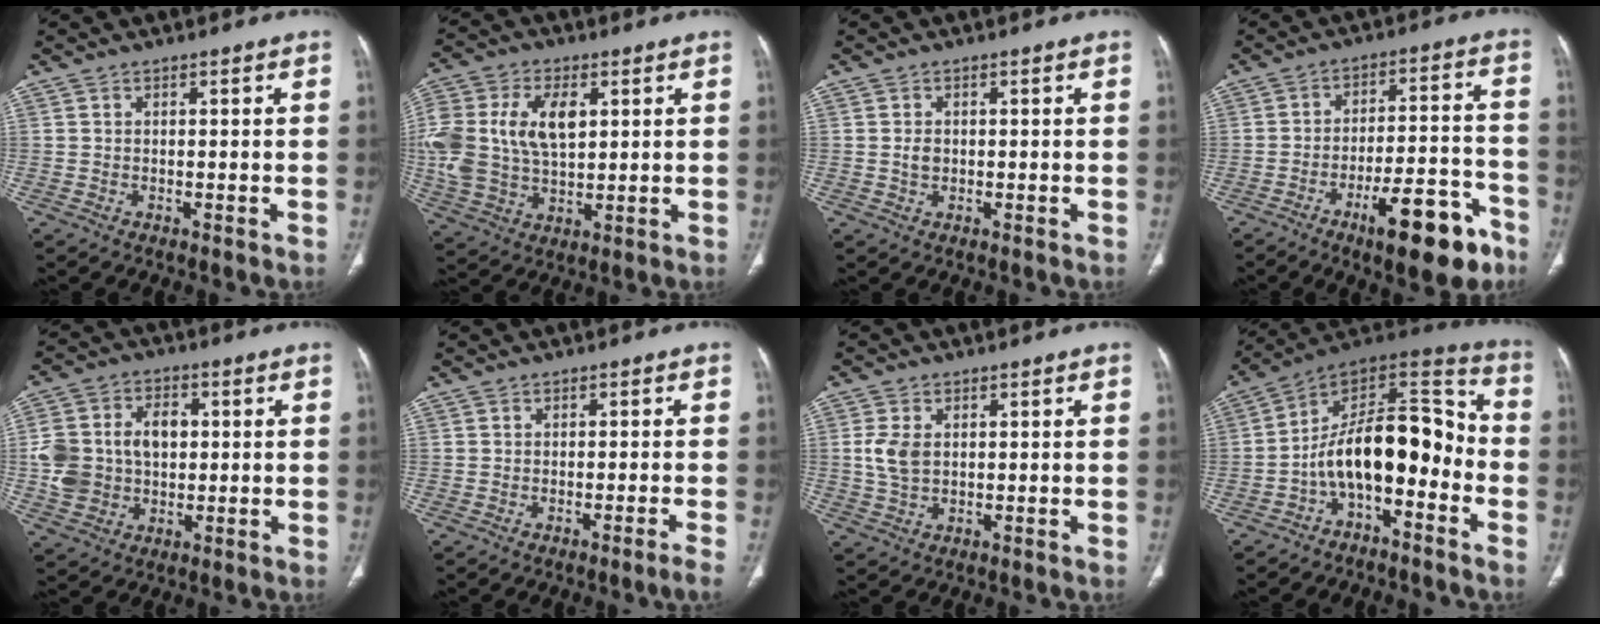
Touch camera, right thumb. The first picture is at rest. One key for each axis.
{"total": 19.2, "fx": 3.5, "fy": 12.2, "fz": 14.4, "tx": -0.325, "ty": 0.001, "tz": 0.069}
{"total": 1.6, "fx": 0.0, "fy": 1.3, "fz": 1.0, "tx": -0.014, "ty": 0.002, "tz": 0.002}
{"total": 15.7, "fx": -9.2, "fy": 5.1, "fz": 11.7, "tx": -0.145, "ty": 0.067, "tz": -0.134}
{"total": 13.5, "fx": 0.7, "fy": 10.2, "fz": 8.8, "tx": -0.149, "ty": 0.018, "tz": 0.019}
{"total": 2.6, "fx": -1.8, "fy": -0.9, "fz": 1.6, "tx": -0.032, "ty": 0.010, "tz": -0.022}
{"total": 4.7, "fx": 0.8, "fy": 3.2, "fz": 3.5, "tx": -0.071, "ty": 0.001, "tz": 0.019}
{"total": 16.5, "fx": -5.1, "fy": 8.2, "fz": 13.3, "tx": -0.187, "ty": 0.101, "tz": -0.091}